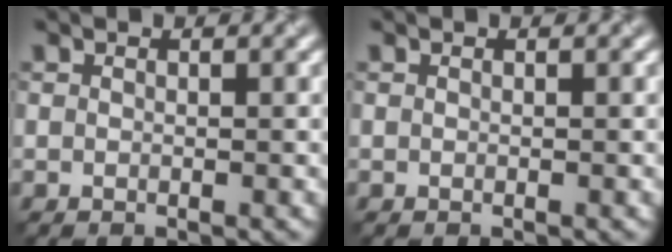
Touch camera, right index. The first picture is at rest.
{"total": 0.0}